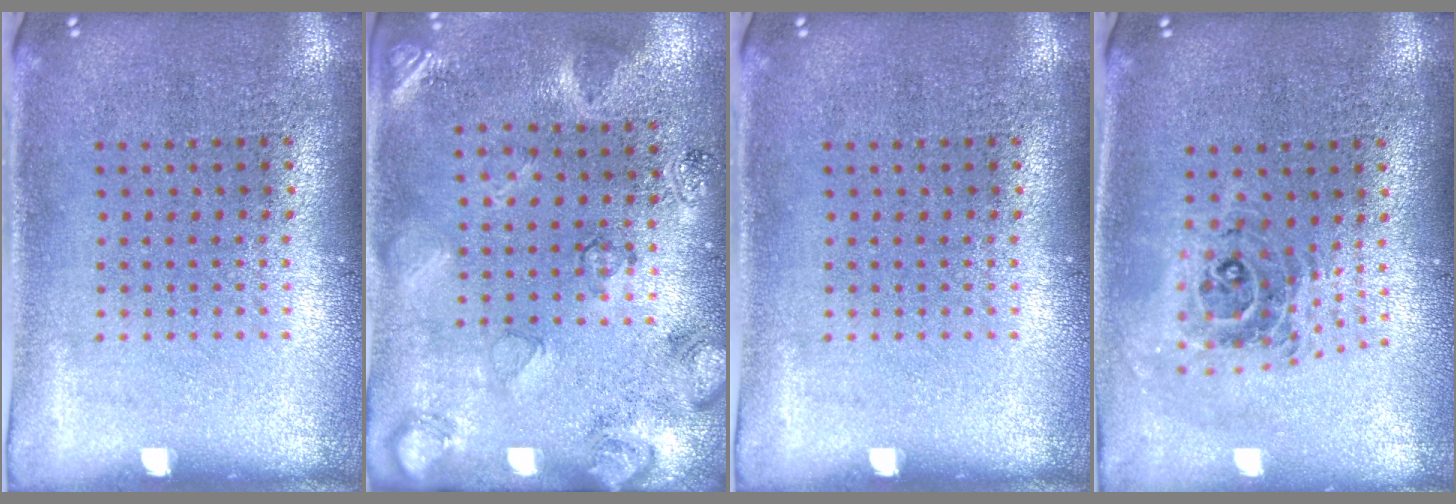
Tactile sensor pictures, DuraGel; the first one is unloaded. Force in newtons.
{"total": 2.6, "press": 1.7, "slide": 1.9}
{"total": 0.0}
{"total": 0.9, "press": 0.9, "slide": 0.1}